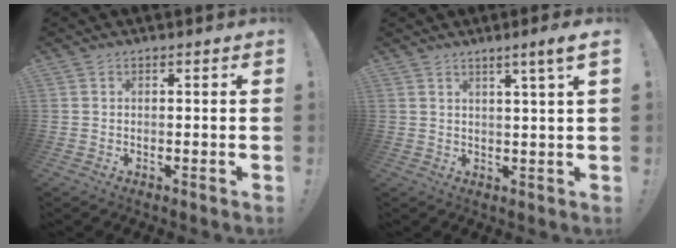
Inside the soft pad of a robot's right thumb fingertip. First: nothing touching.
{"total": 6.6, "force": [3.7, -1.2, 5.4], "torque": [-0.074, -0.024, 0.050]}